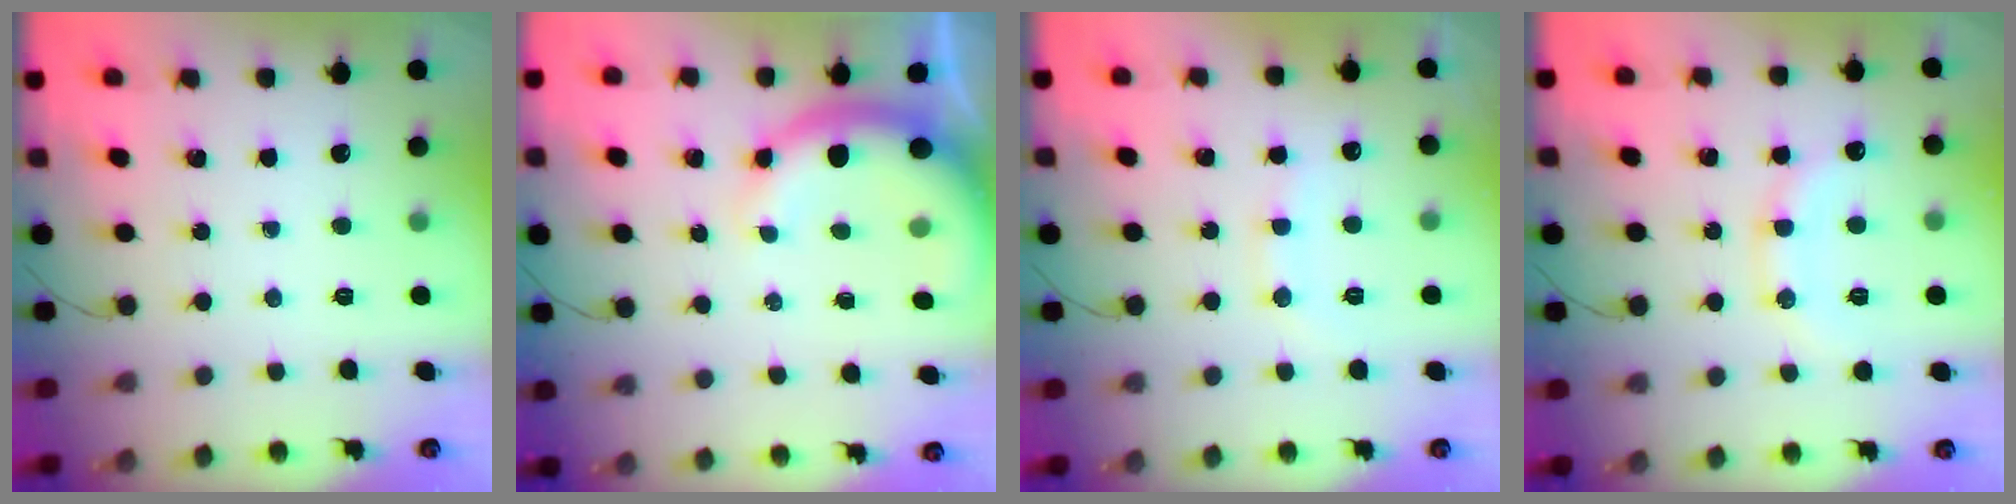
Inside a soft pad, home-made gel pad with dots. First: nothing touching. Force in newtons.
{"total": 10.2, "press": 10.0, "slide": 2.1}
{"total": 8.9, "press": 8.9, "slide": 0.9}
{"total": 11.6, "press": 11.5, "slide": 1.1}